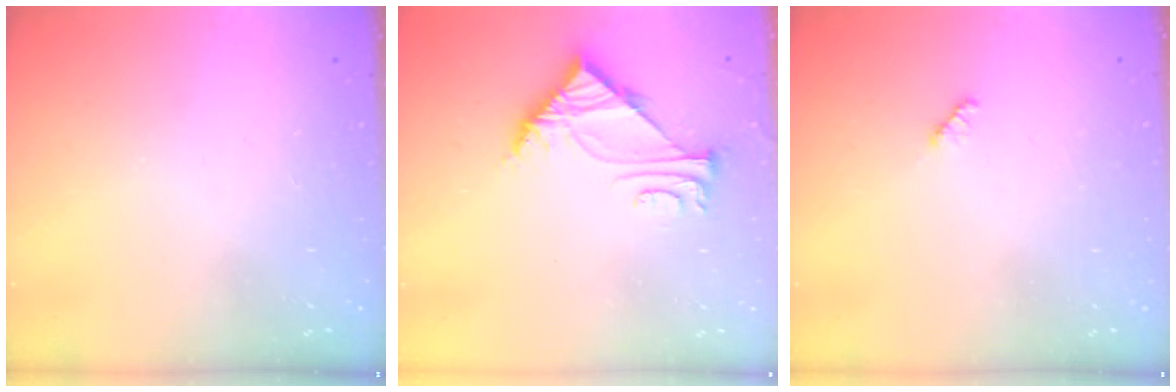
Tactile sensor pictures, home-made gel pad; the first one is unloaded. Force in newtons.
{"total": 7.0, "press": 7.0, "slide": 0.4}
{"total": 2.9, "press": 2.9, "slide": 0.3}